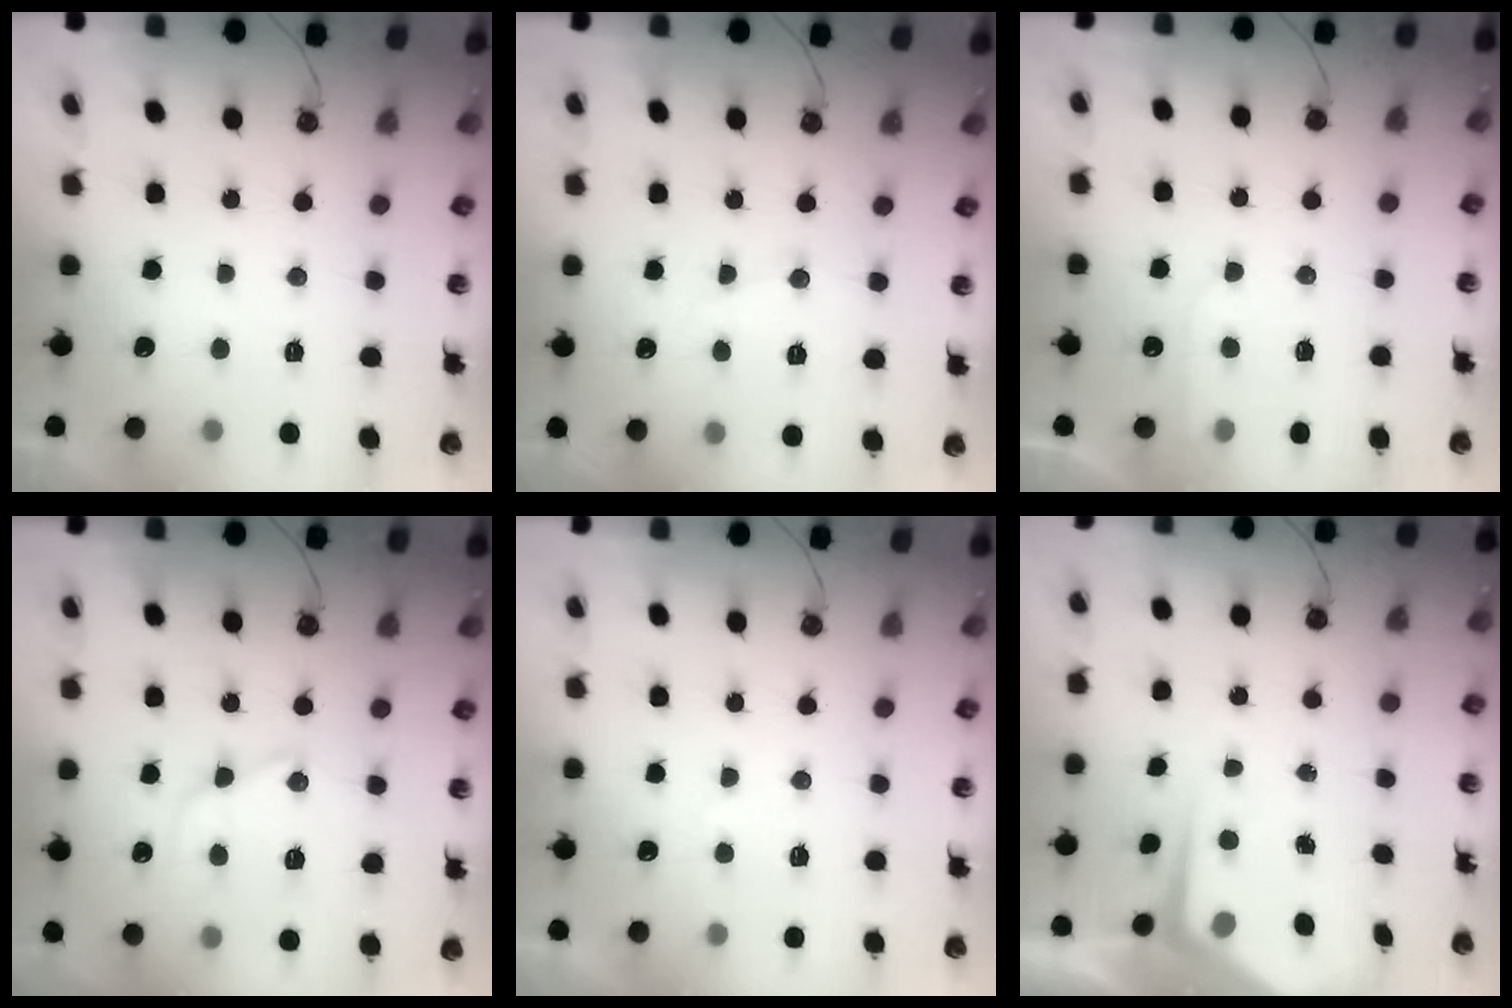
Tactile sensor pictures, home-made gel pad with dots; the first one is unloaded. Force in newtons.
{"total": 7.6, "press": 7.5, "slide": 0.8}
{"total": 5.0, "press": 5.0, "slide": 0.5}
{"total": 12.8, "press": 12.8, "slide": 1.0}
{"total": 4.1, "press": 4.1, "slide": 0.4}
{"total": 6.5, "press": 6.5, "slide": 0.2}